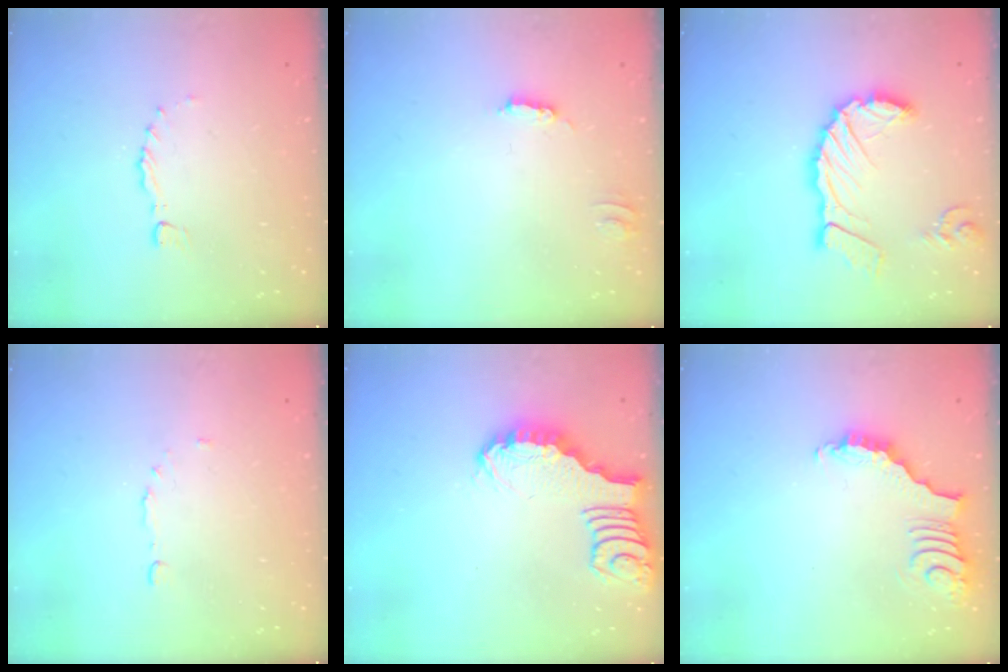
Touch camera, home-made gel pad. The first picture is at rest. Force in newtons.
{"total": 3.4, "press": 3.4, "slide": 0.2}
{"total": 14.8, "press": 14.7, "slide": 1.6}
{"total": 3.1, "press": 3.1, "slide": 0.3}
{"total": 2.0, "press": 2.0, "slide": 0.1}
{"total": 3.8, "press": 3.8, "slide": 0.7}